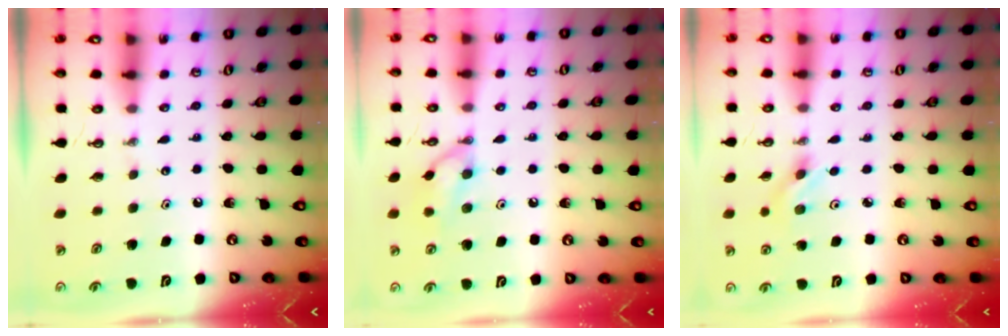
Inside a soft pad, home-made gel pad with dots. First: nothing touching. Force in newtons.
{"total": 10.1, "press": 10.1, "slide": 0.1}
{"total": 2.6, "press": 2.3, "slide": 1.3}